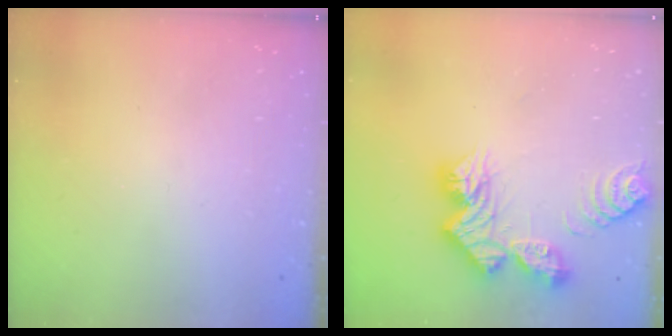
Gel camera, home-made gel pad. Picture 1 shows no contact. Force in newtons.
{"total": 14.1, "press": 14.1, "slide": 1.3}